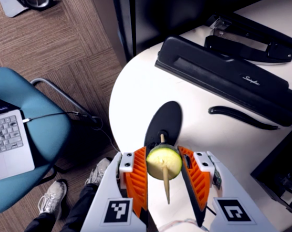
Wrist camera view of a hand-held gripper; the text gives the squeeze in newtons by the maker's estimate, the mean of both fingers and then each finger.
{"total": 9.1, "left": 9.2, "right": 9.0}